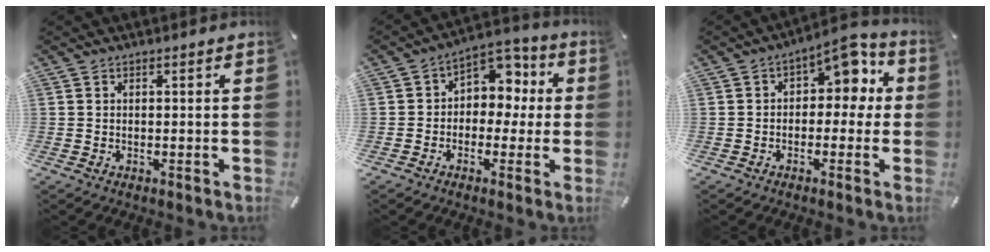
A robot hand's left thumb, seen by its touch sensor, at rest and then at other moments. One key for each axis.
{"total": 7.4, "fx": 0.5, "fy": 6.6, "fz": 3.2, "tx": -0.037, "ty": -0.007, "tz": 0.007}
{"total": 7.0, "fx": 3.1, "fy": 4.4, "fz": 4.5, "tx": -0.053, "ty": -0.030, "tz": 0.043}